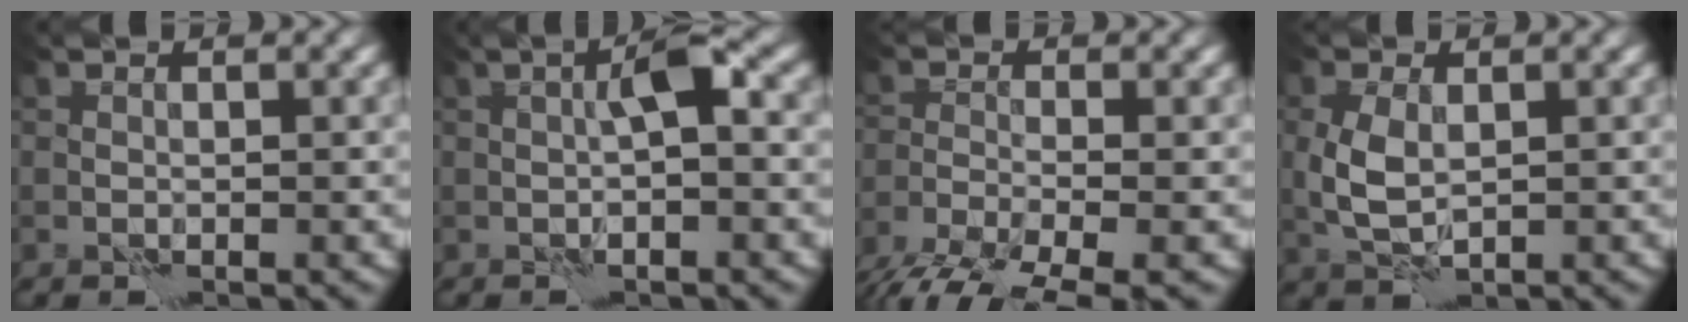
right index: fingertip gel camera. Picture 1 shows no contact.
{"total": 2.7, "force": [0.2, 0.2, 2.7], "torque": [-0.048, 0.012, 0.001]}
{"total": 6.3, "force": [-4.6, 1.6, 4.0], "torque": [-0.071, -0.017, -0.090]}
{"total": 3.4, "force": [0.5, 1.9, 2.7], "torque": [-0.069, -0.001, 0.012]}